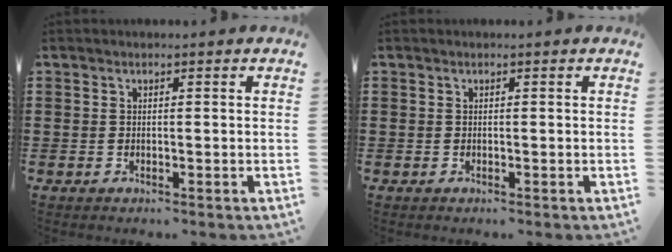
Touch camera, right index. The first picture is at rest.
{"total": 0.0}